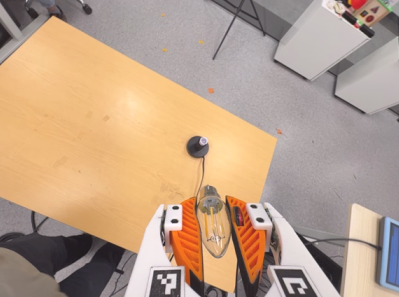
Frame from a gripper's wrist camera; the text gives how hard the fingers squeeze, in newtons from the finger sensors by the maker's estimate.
{"total": 21.6, "left": 23.5, "right": 19.7}